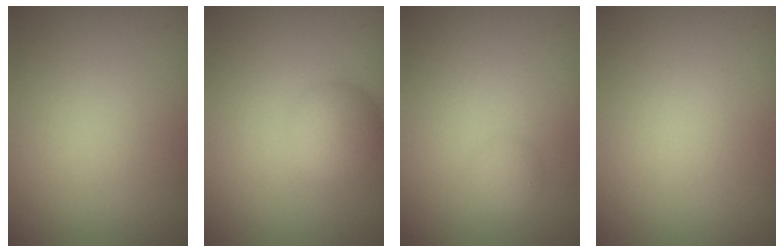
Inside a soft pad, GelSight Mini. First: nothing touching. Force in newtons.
{"total": 2.7, "press": 2.7, "slide": 0.1}
{"total": 1.2, "press": 1.2, "slide": 0.0}
{"total": 0.0}